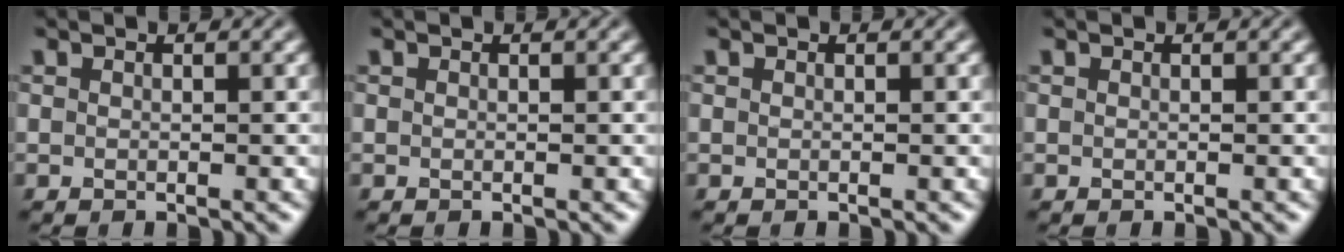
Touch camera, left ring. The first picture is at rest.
{"total": 0.0}
{"total": 0.0}
{"total": 0.0}